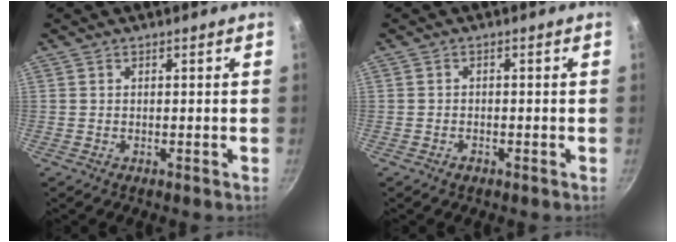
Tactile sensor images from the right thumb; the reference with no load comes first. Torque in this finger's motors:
{"motor_torque": [-0.27, -0.07, -0.32, 0.27, -0.02]}